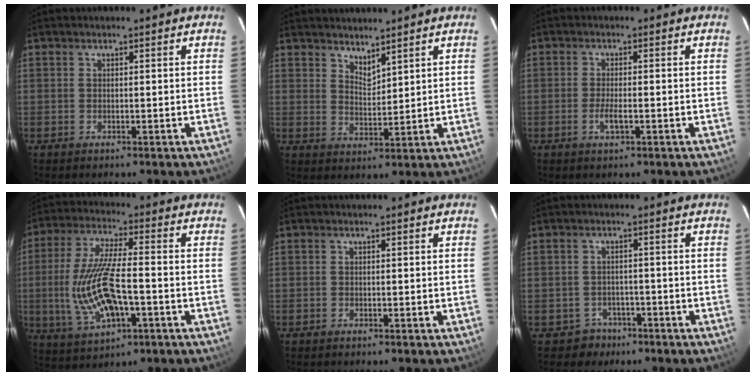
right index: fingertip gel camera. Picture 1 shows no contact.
{"total": 3.6, "force": [3.2, 1.0, 1.3], "torque": [-0.019, -0.004, 0.056]}
{"total": 2.6, "force": [-1.1, 0.5, 2.3], "torque": [-0.050, -0.004, -0.021]}
{"total": 14.6, "force": [-3.4, 5.1, 13.2], "torque": [-0.275, -0.008, -0.052]}
{"total": 0.0}
{"total": 4.1, "force": [-2.4, 3.4, -0.5], "torque": [0.001, 0.024, -0.031]}